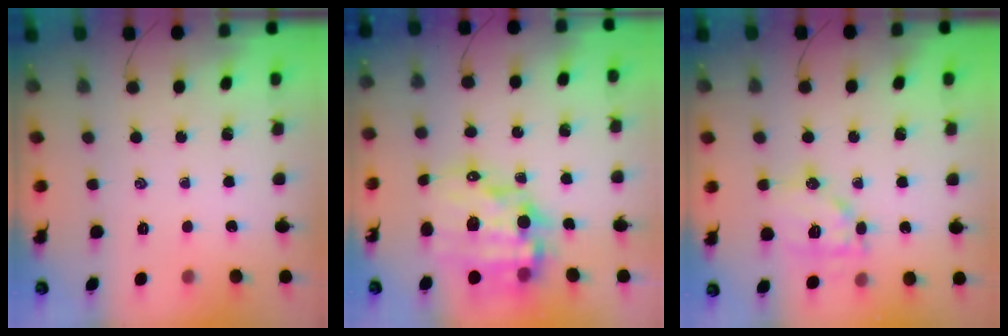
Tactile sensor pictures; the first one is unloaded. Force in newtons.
{"total": 16.4, "press": 15.9, "slide": 3.8}
{"total": 12.4, "press": 12.3, "slide": 1.3}